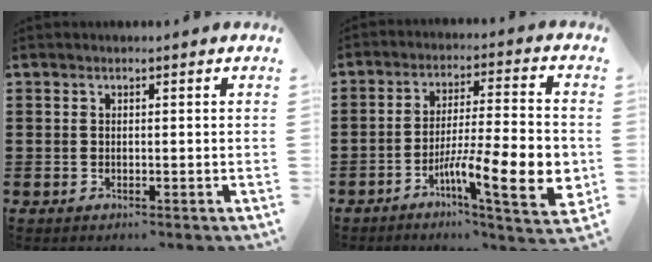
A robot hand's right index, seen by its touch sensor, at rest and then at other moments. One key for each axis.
{"total": 13.4, "fx": -4.1, "fy": 2.9, "fz": 12.4, "tx": -0.193, "ty": -0.004, "tz": -0.066}